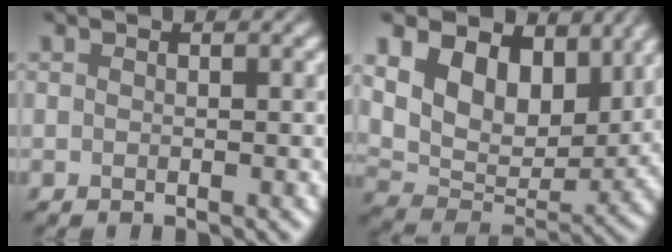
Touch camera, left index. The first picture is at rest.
{"total": 10.6, "force": [4.8, 7.0, 6.3], "torque": [-0.120, -0.006, 0.078]}